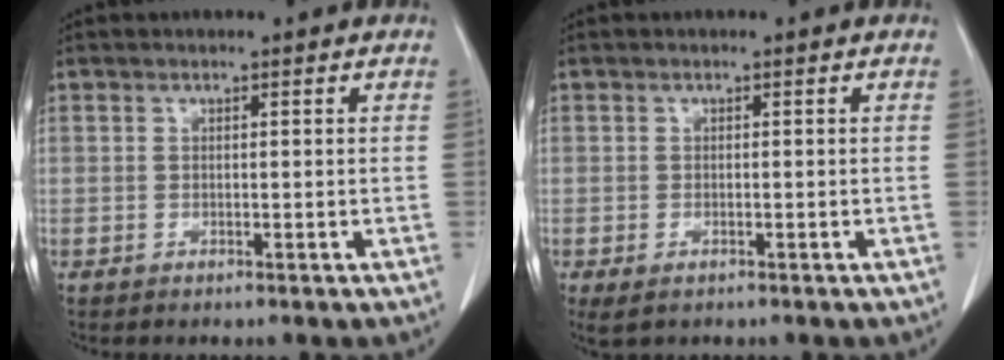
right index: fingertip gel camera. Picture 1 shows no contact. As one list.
[{"total": 3.8, "force": [-1.9, 2.0, 2.6], "torque": [-0.056, -0.006, -0.026]}]